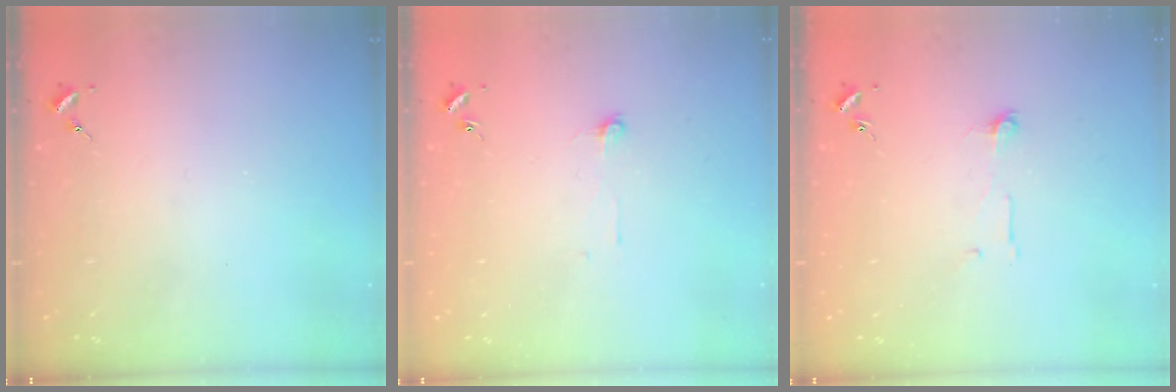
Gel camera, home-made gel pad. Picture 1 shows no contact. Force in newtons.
{"total": 3.9, "press": 3.9, "slide": 0.3}
{"total": 4.9, "press": 4.9, "slide": 0.5}